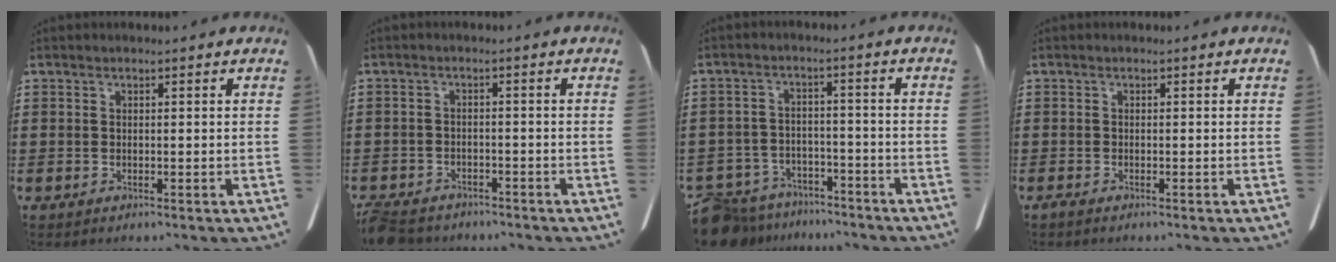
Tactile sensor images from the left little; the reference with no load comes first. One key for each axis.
{"total": 3.0, "fx": -2.9, "fy": 0.5, "fz": 0.4, "tx": -0.025, "ty": -0.003, "tz": -0.067}
{"total": 6.1, "fx": -5.8, "fy": 1.7, "fz": 0.7, "tx": -0.037, "ty": 0.012, "tz": -0.123}
{"total": 0.6, "fx": -0.6, "fy": 0.0, "fz": 0.2, "tx": -0.005, "ty": -0.004, "tz": -0.010}